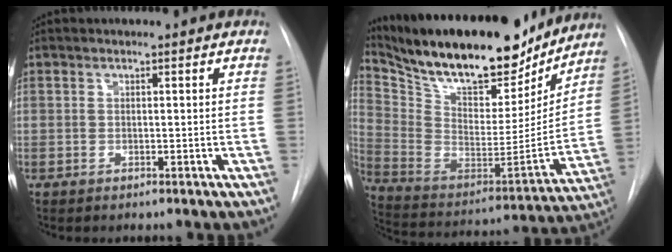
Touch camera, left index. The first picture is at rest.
{"total": 27.0, "force": [22.4, 7.9, 12.8], "torque": [-0.237, -0.010, 0.347]}